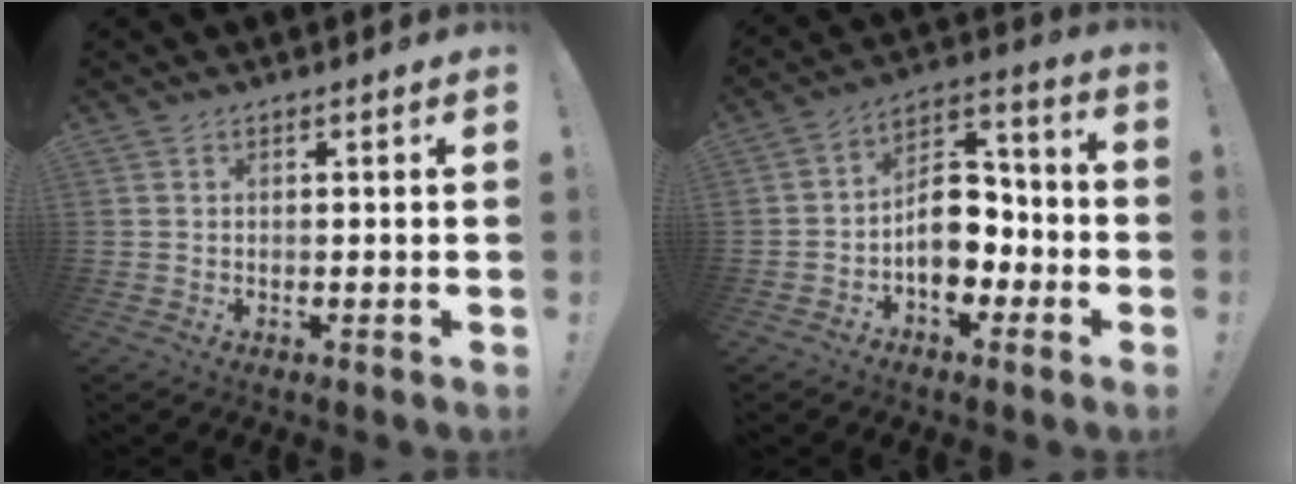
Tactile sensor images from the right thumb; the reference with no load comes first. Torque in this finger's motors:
{"motor_torque": [2.32, 1.40, 1.03, -1.01, 0.15]}